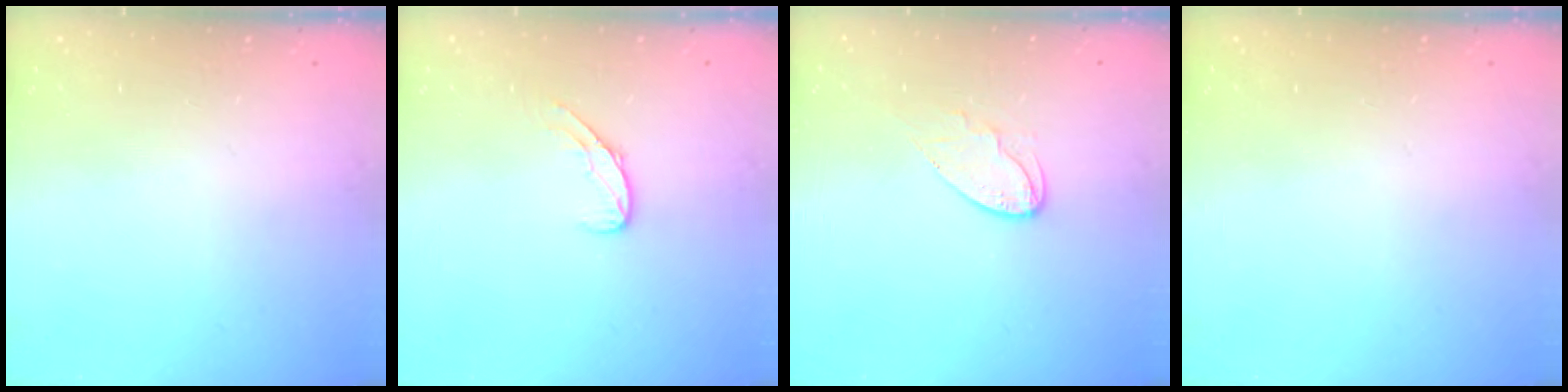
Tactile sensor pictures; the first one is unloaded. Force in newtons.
{"total": 6.3, "press": 6.3, "slide": 0.6}
{"total": 7.2, "press": 7.2, "slide": 0.4}
{"total": 0.0}